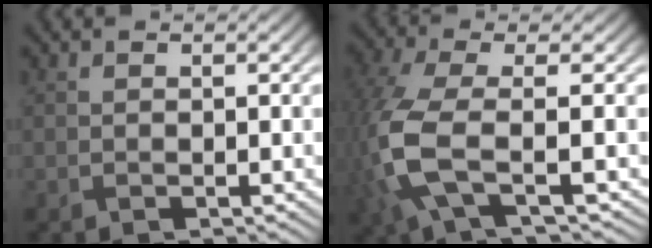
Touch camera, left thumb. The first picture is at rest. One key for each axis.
{"total": 8.2, "fx": -1.9, "fy": 3.1, "fz": 7.4, "tx": -0.195, "ty": -0.010, "tz": -0.047}